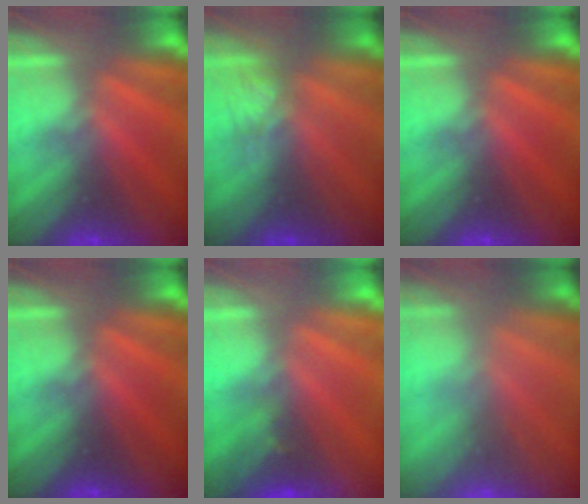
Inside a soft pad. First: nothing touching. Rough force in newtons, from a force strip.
{"total": 4.0}
{"total": 0.0}
{"total": 0.0}
{"total": 2.7}
{"total": 6.8}